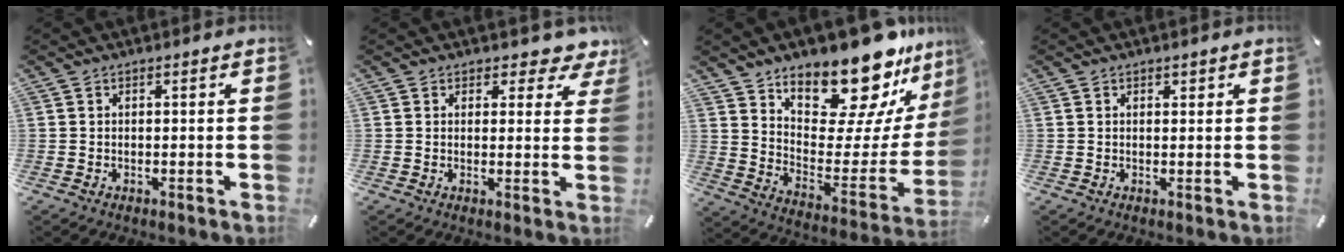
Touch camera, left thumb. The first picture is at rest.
{"total": 4.2, "force": [3.1, 2.5, 1.4], "torque": [0.001, -0.023, 0.046]}
{"total": 22.4, "force": [19.0, 7.9, 8.8], "torque": [-0.119, -0.157, 0.314]}
{"total": 0.9, "force": [0.5, 0.6, 0.4], "torque": [-0.008, 0.003, 0.009]}